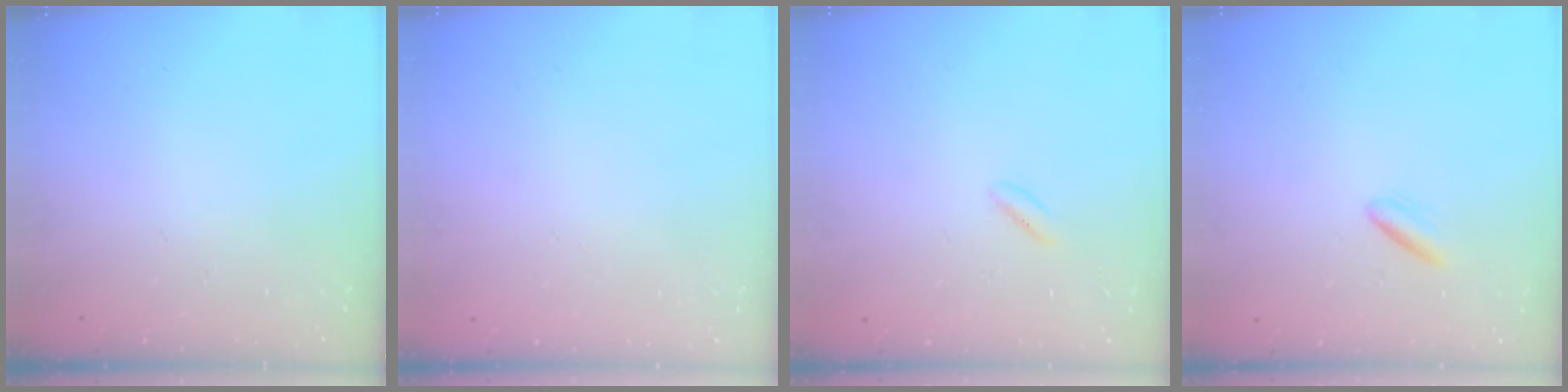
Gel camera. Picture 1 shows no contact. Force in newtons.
{"total": 2.0, "press": 2.0, "slide": 0.1}
{"total": 0.8, "press": 0.4, "slide": 0.7}
{"total": 1.5, "press": 1.4, "slide": 0.7}